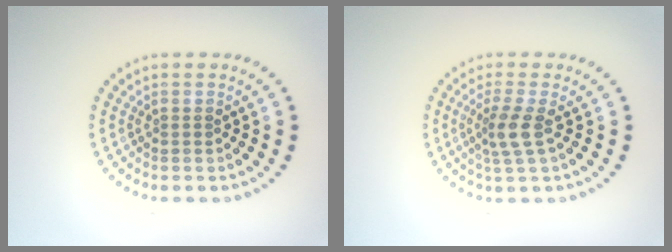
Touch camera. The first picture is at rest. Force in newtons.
{"total": 2.5, "press": 1.9, "slide": 1.6}